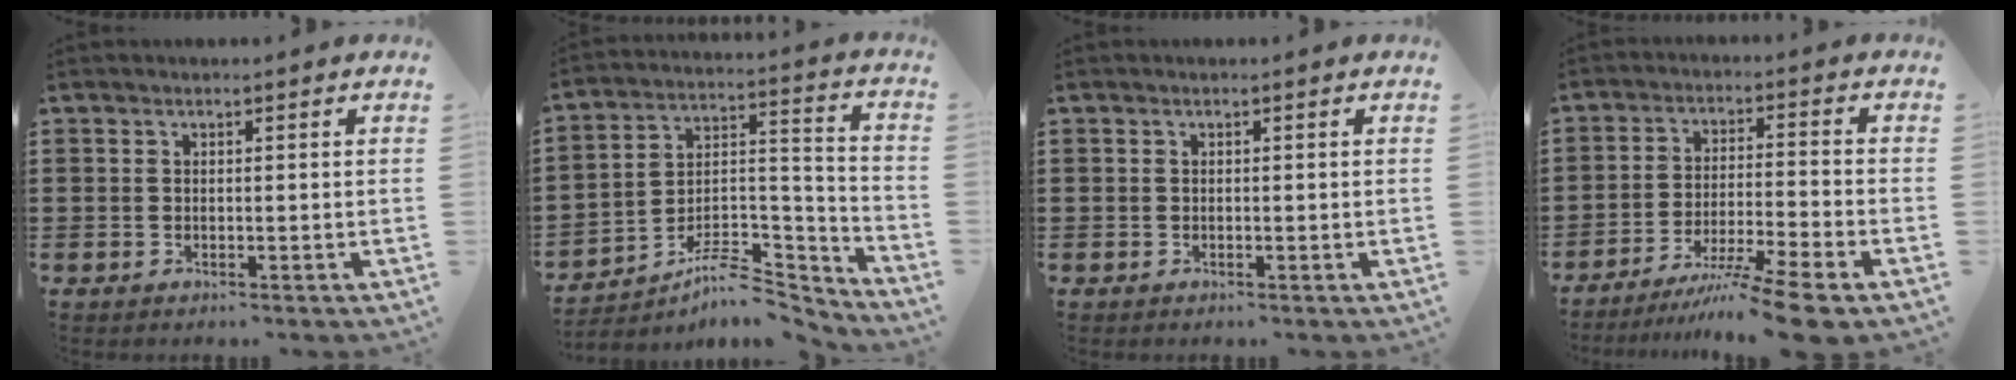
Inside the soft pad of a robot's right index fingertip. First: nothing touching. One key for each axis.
{"total": 7.7, "fx": -6.3, "fy": 2.9, "fz": 3.3, "tx": -0.049, "ty": 0.014, "tz": -0.119}
{"total": 0.0}
{"total": 8.1, "fx": -6.5, "fy": -0.6, "fz": 4.7, "tx": -0.085, "ty": -0.006, "tz": -0.127}